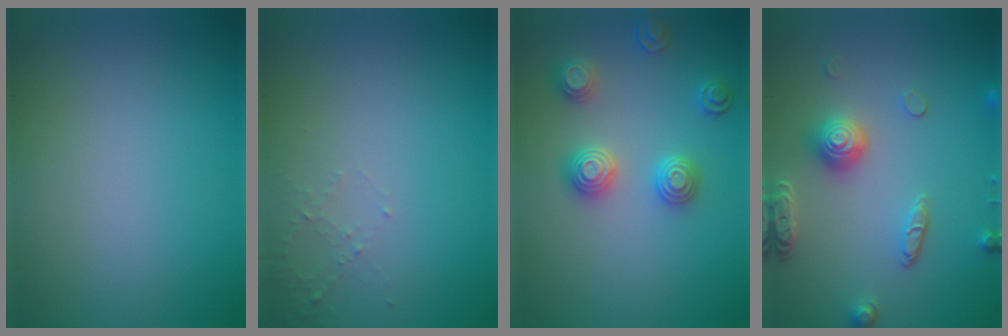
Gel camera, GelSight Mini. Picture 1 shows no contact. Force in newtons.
{"total": 1.1, "press": 1.0, "slide": 0.4}
{"total": 3.3, "press": 3.3, "slide": 0.3}
{"total": 4.2, "press": 3.5, "slide": 2.3}